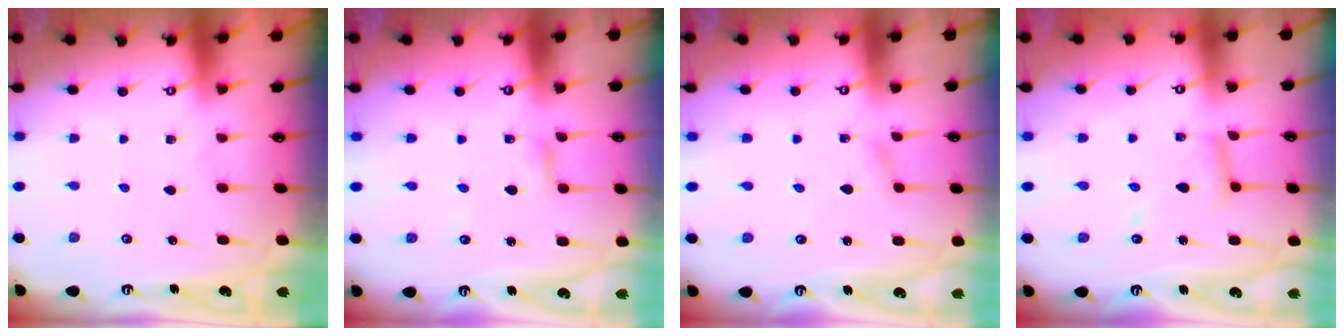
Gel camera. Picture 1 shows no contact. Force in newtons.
{"total": 2.4, "press": 2.4, "slide": 0.1}
{"total": 1.5, "press": 1.5, "slide": 0.1}
{"total": 9.0, "press": 8.9, "slide": 0.6}